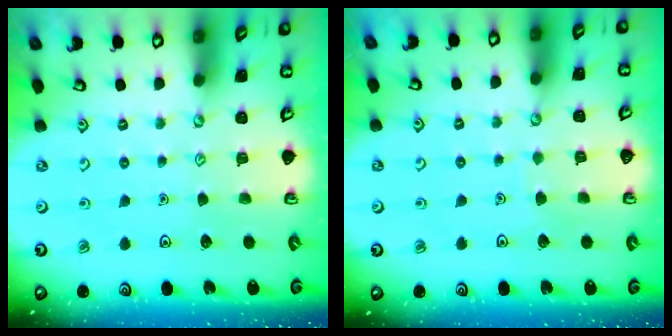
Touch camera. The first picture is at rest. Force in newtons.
{"total": 2.5, "press": 2.5, "slide": 0.2}